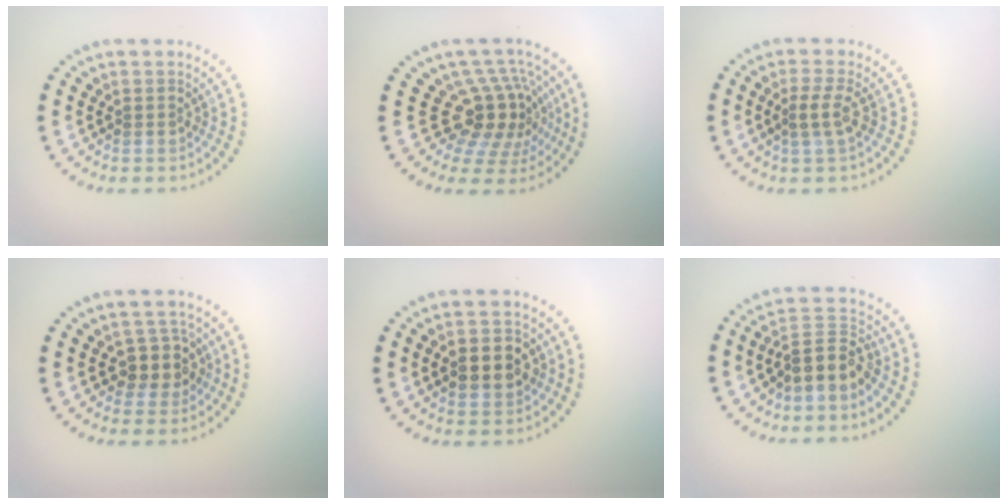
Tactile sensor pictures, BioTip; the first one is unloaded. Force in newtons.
{"total": 5.1, "press": 3.7, "slide": 3.4}
{"total": 1.7, "press": 1.5, "slide": 0.9}
{"total": 2.9, "press": 2.6, "slide": 1.4}
{"total": 3.5, "press": 3.5, "slide": 0.2}
{"total": 3.9, "press": 3.4, "slide": 1.9}